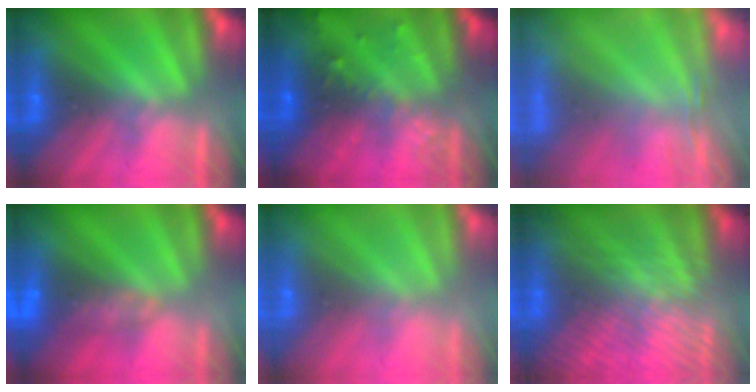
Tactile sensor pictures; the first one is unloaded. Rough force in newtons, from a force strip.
{"total": 5.7}
{"total": 7.3}
{"total": 7.4}
{"total": 8.6}
{"total": 9.4}